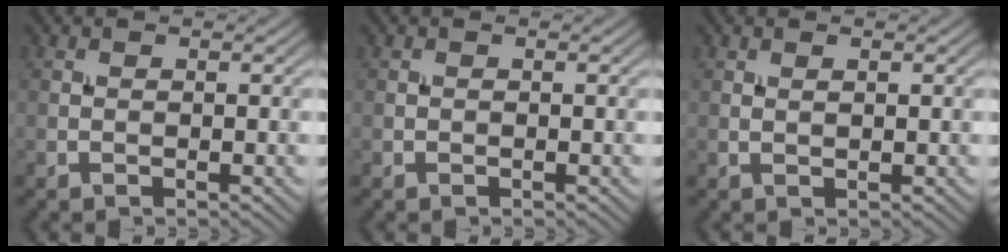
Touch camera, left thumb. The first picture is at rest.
{"total": 0.0}
{"total": 0.8, "force": [0.5, 0.1, 0.6], "torque": [-0.012, 0.000, 0.010]}